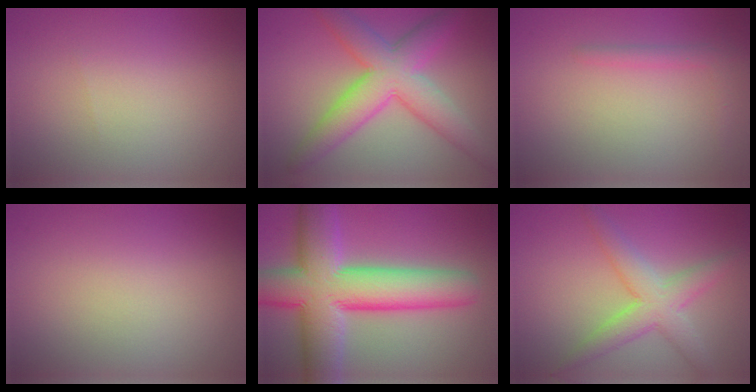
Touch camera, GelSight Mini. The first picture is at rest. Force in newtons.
{"total": 7.5, "press": 7.5, "slide": 0.2}
{"total": 1.4, "press": 1.4, "slide": 0.1}
{"total": 0.0}
{"total": 12.6, "press": 12.5, "slide": 0.7}
{"total": 4.5, "press": 4.5, "slide": 0.0}